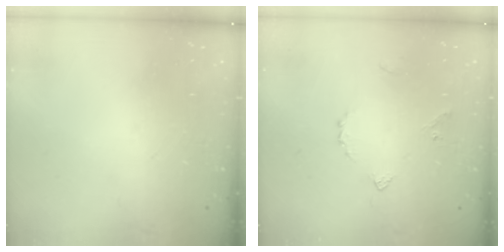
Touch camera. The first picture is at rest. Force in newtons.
{"total": 3.7, "press": 3.6, "slide": 0.8}